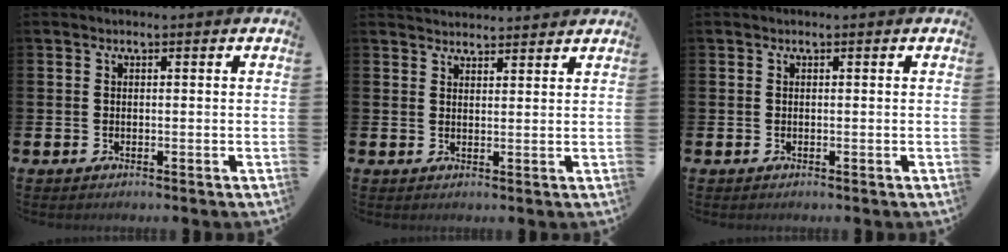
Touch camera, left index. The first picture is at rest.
{"total": 2.7, "force": [2.7, 0.4, -0.1], "torque": [0.009, -0.017, 0.047]}
{"total": 0.0}